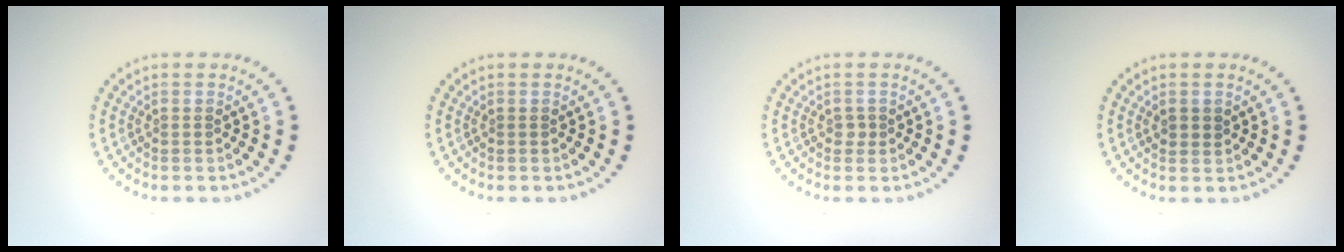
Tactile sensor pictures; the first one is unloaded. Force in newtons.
{"total": 0.0}
{"total": 0.9, "press": 0.7, "slide": 0.5}
{"total": 1.2, "press": 1.1, "slide": 0.5}